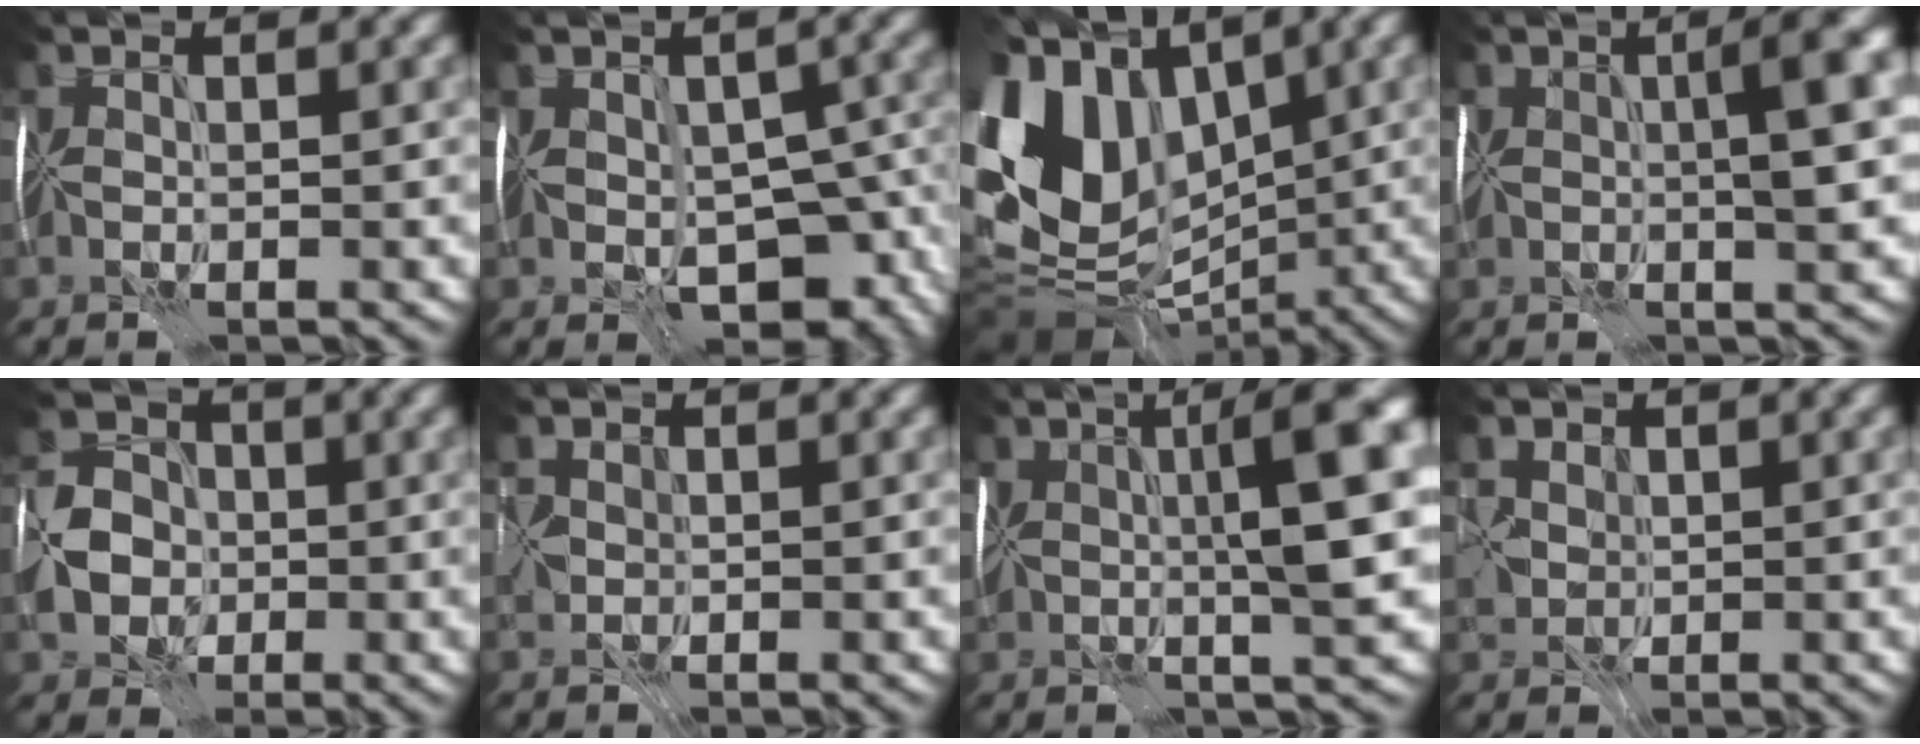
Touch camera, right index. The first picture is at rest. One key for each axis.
{"total": 9.2, "fx": -3.5, "fy": 5.2, "fz": 6.7, "tx": -0.099, "ty": -0.015, "tz": -0.037}
{"total": 13.0, "fx": 1.1, "fy": 9.6, "fz": 8.6, "tx": -0.194, "ty": 0.017, "tz": 0.008}
{"total": 5.4, "fx": 0.3, "fy": 1.2, "fz": 5.3, "tx": -0.072, "ty": 0.016, "tz": 0.009}
{"total": 5.2, "fx": -1.6, "fy": 4.5, "fz": 2.1, "tx": -0.051, "ty": 0.006, "tz": -0.035}
{"total": 1.0, "fx": -0.3, "fy": 1.0, "fz": 0.2, "tx": -0.014, "ty": 0.005, "tz": 0.002}
{"total": 8.3, "fx": 1.1, "fy": 1.5, "fz": 8.1, "tx": -0.121, "ty": 0.019, "tz": 0.021}
{"total": 1.7, "fx": 0.3, "fy": 1.7, "fz": 0.4, "tx": -0.021, "ty": 0.002, "tz": 0.012}